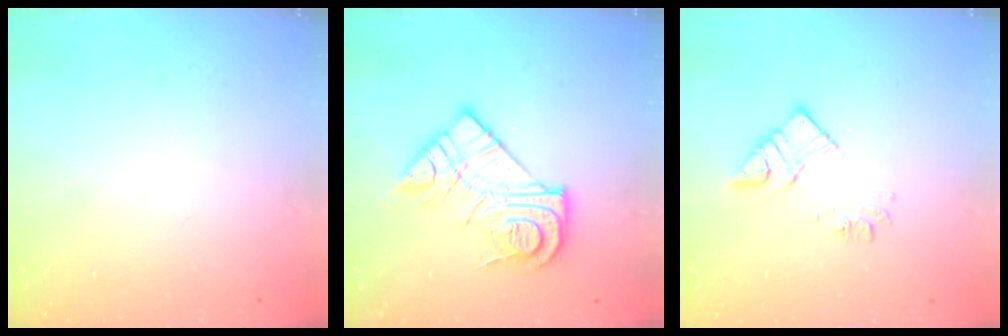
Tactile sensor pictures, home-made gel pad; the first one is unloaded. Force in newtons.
{"total": 16.3, "press": 16.2, "slide": 1.1}
{"total": 10.5, "press": 10.5, "slide": 0.7}